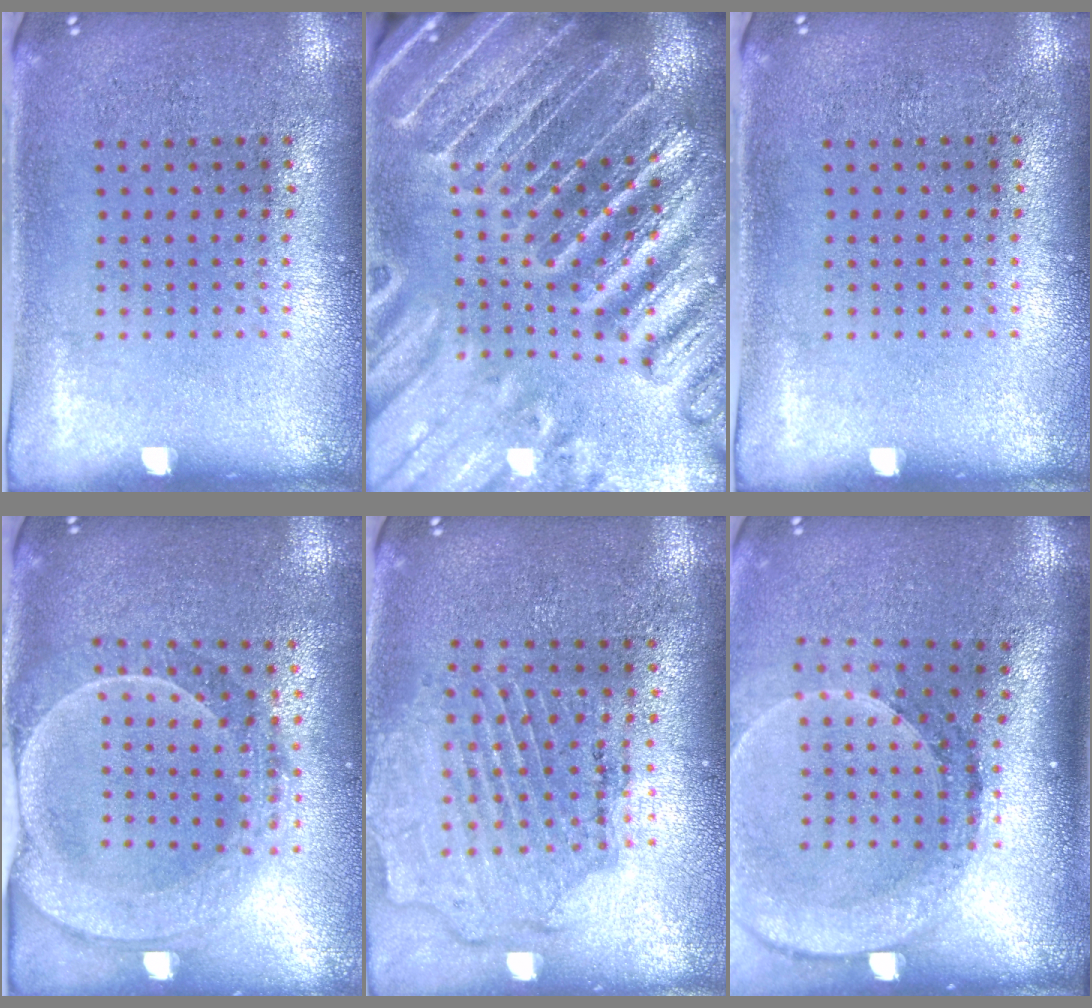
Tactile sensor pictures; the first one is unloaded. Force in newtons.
{"total": 5.1, "press": 4.5, "slide": 2.5}
{"total": 0.0}
{"total": 2.2, "press": 2.1, "slide": 0.9}
{"total": 1.6, "press": 1.5, "slide": 0.4}
{"total": 2.8, "press": 2.1, "slide": 1.9}